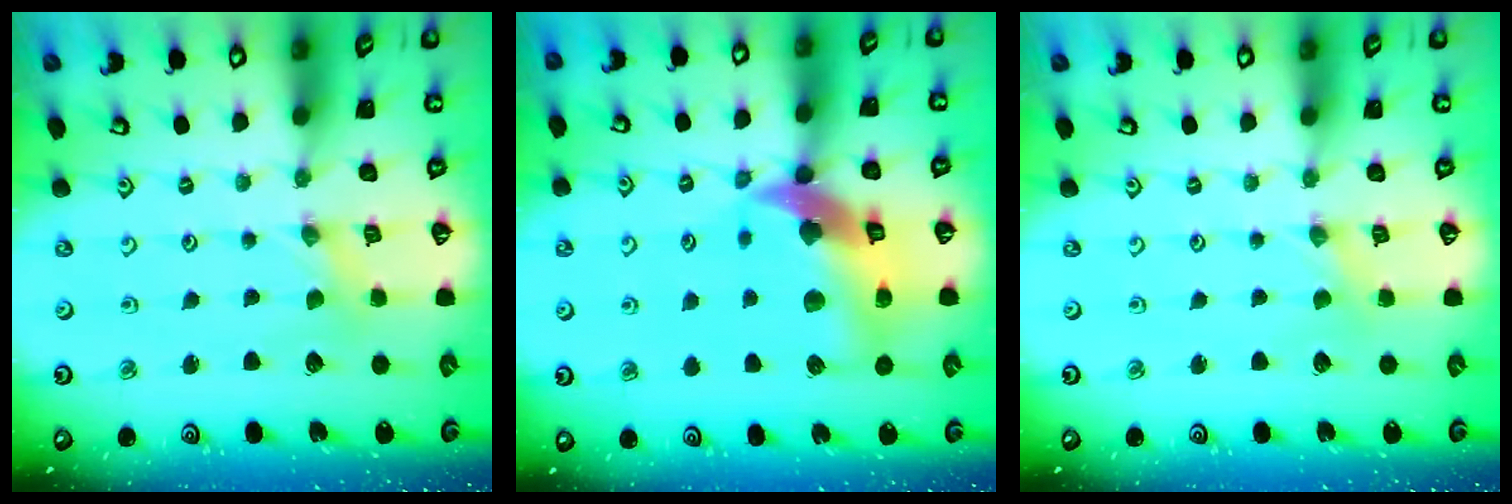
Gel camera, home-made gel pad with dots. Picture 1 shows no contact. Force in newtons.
{"total": 16.4, "press": 16.2, "slide": 2.3}
{"total": 0.0}